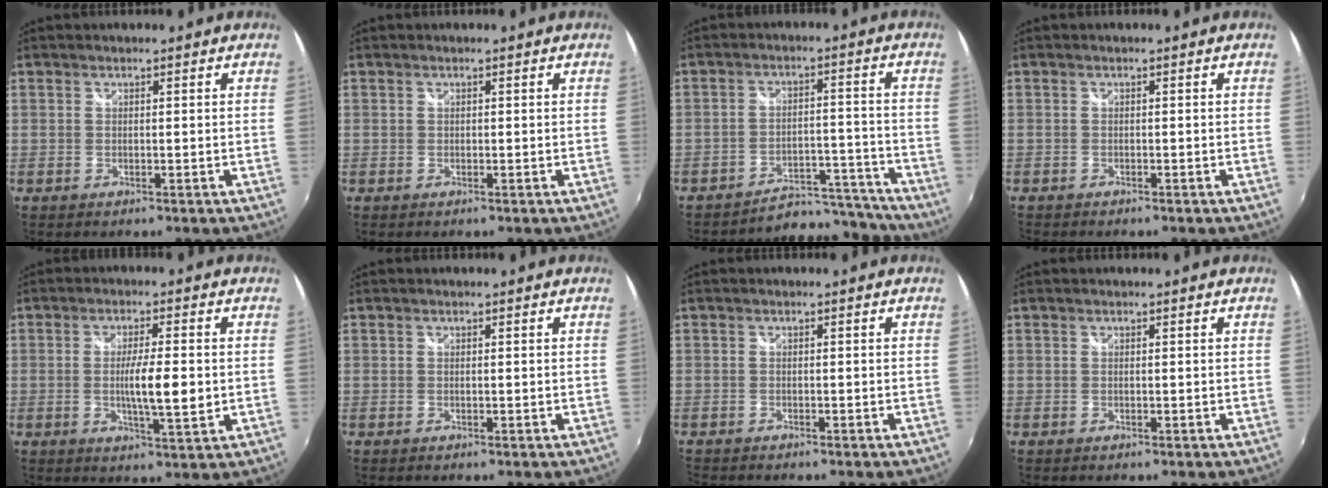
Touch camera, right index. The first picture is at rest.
{"total": 0.0}
{"total": 13.6, "force": [-13.2, 3.3, 1.1], "torque": [-0.009, 0.053, -0.181]}
{"total": 1.2, "force": [-1.2, 0.0, 0.3], "torque": [-0.011, -0.008, -0.020]}
{"total": 7.0, "force": [-0.4, 0.8, 6.9], "torque": [-0.119, -0.006, -0.003]}
{"total": 0.0}
{"total": 1.6, "force": [-1.5, 0.0, 0.4], "torque": [-0.016, -0.010, -0.027]}
{"total": 0.0}